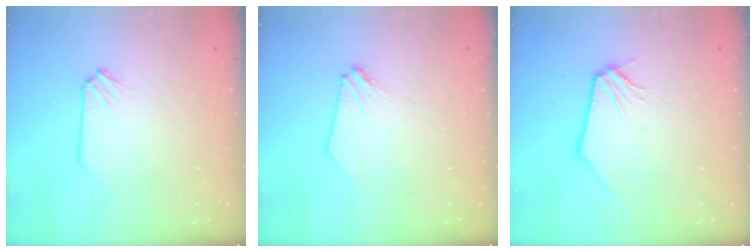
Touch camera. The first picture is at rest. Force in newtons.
{"total": 0.0}
{"total": 0.0}